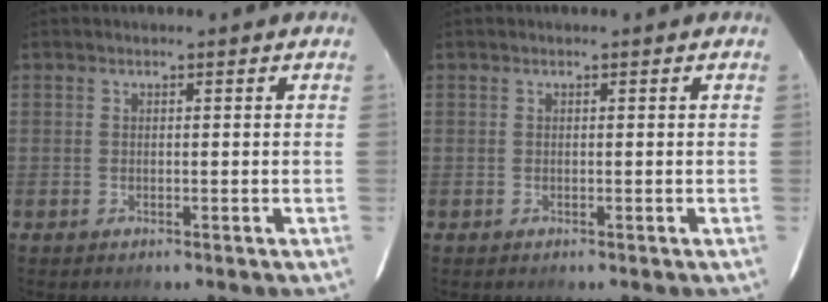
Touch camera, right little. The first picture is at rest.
{"total": 0.0}